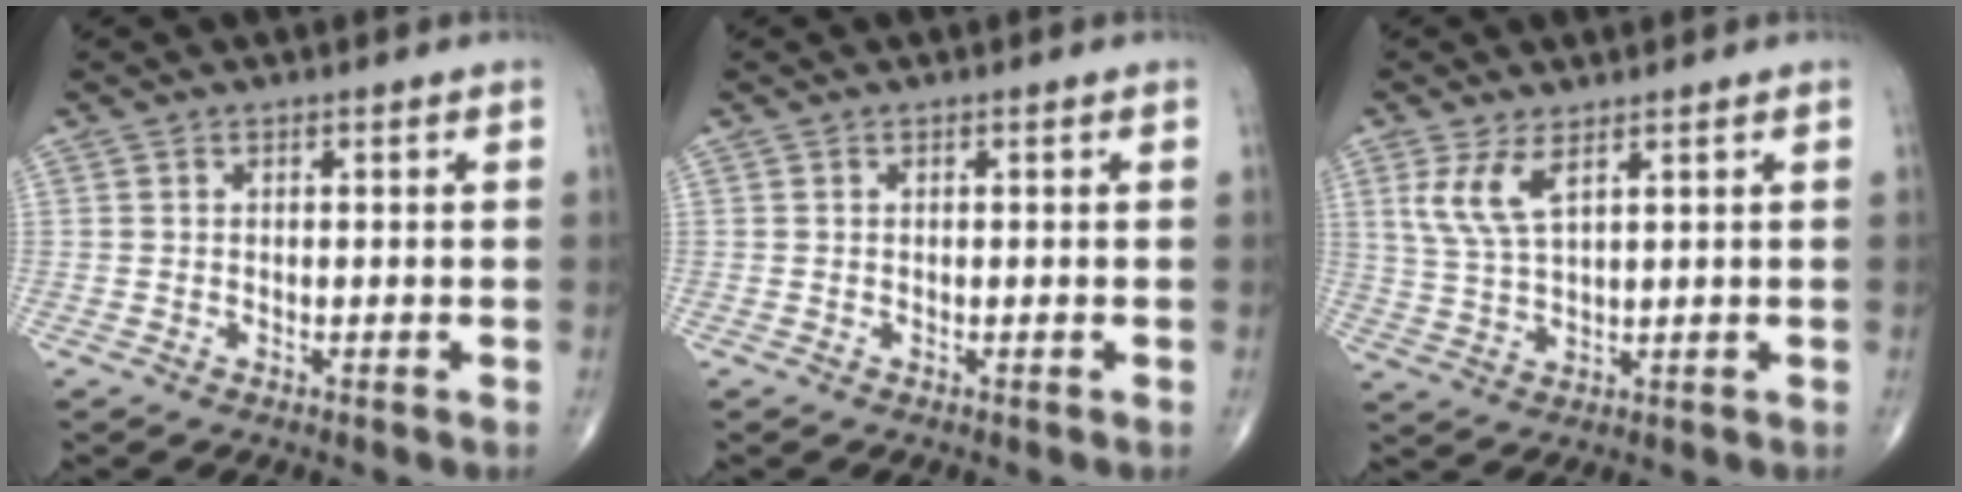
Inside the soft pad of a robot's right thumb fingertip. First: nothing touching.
{"total": 0.0}
{"total": 6.1, "force": [3.1, 2.0, 4.9], "torque": [-0.111, -0.012, 0.072]}